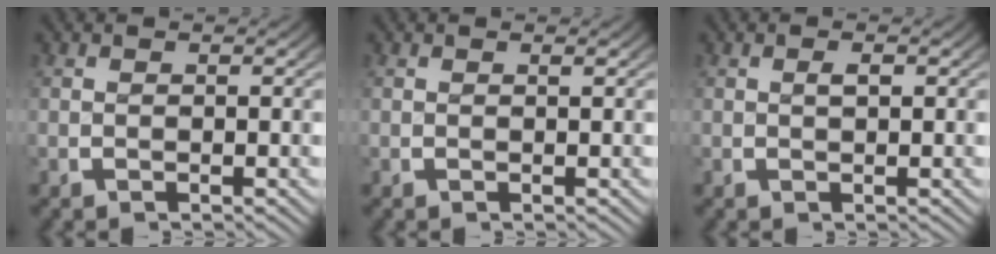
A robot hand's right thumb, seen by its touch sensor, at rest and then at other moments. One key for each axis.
{"total": 0.0}
{"total": 0.6, "fx": 0.1, "fy": 0.2, "fz": 0.6, "tx": -0.006, "ty": -0.001, "tz": 0.003}